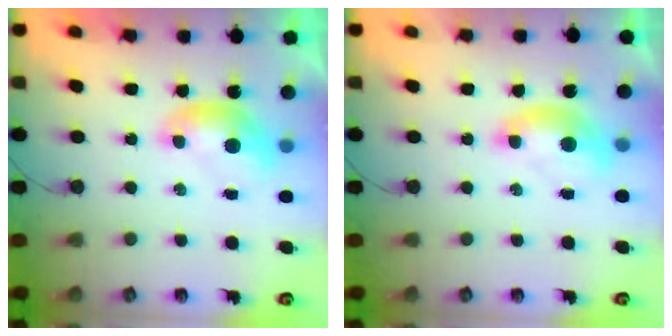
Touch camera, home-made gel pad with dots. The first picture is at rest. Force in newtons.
{"total": 1.7, "press": 1.7, "slide": 0.5}